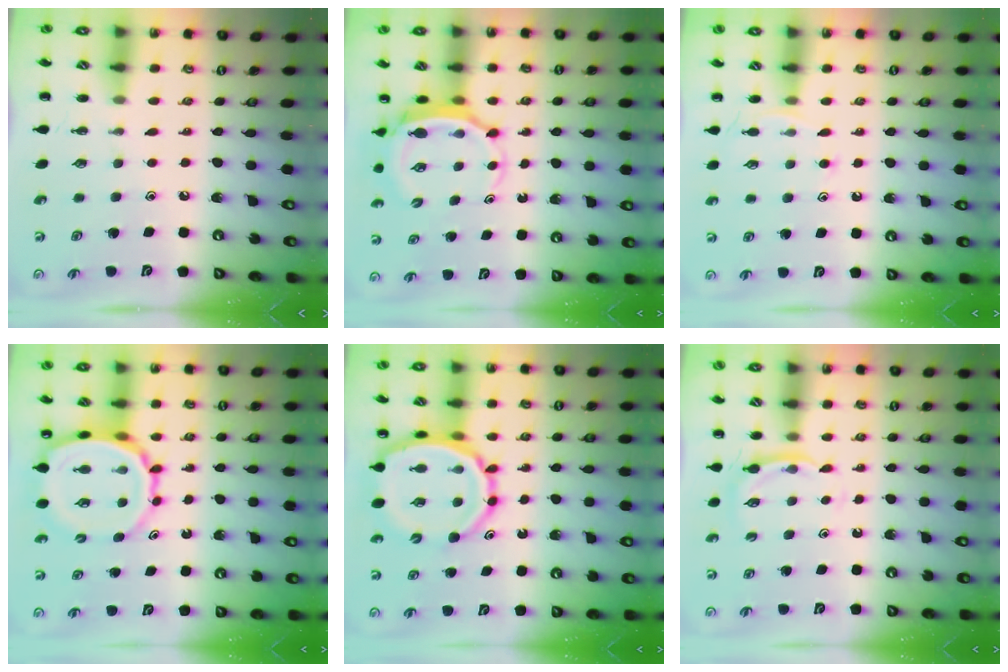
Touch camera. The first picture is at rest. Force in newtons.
{"total": 6.4, "press": 6.4, "slide": 0.6}
{"total": 5.7, "press": 5.4, "slide": 1.8}
{"total": 11.6, "press": 11.0, "slide": 3.8}
{"total": 13.6, "press": 13.0, "slide": 3.9}
{"total": 3.9, "press": 3.7, "slide": 1.1}